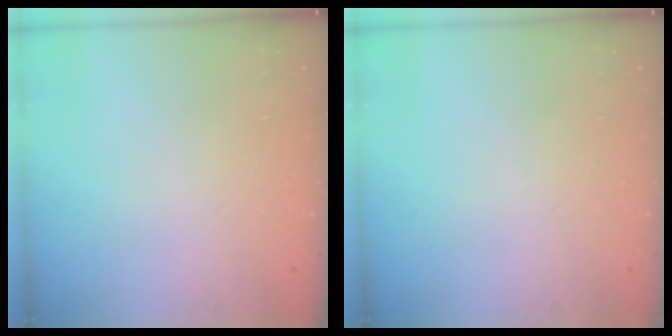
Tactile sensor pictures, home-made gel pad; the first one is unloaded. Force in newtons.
{"total": 0.0}